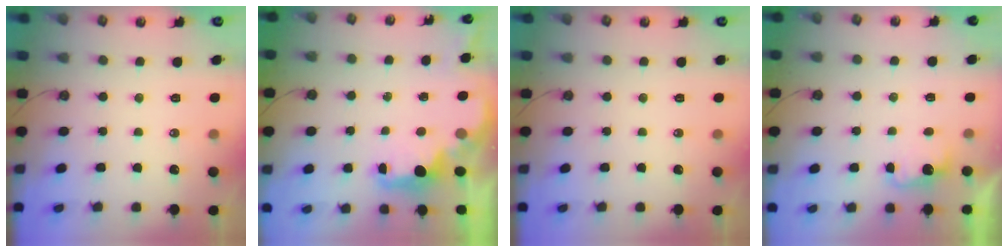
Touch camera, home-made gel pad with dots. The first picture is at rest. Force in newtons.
{"total": 2.2, "press": 2.1, "slide": 0.8}
{"total": 0.0}
{"total": 3.0, "press": 2.8, "slide": 1.0}